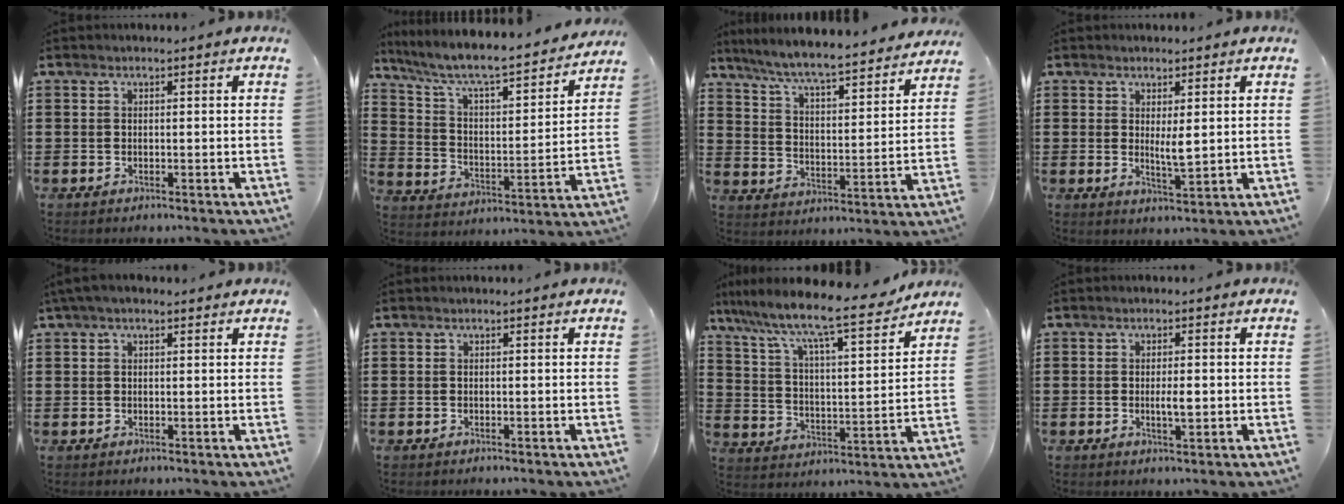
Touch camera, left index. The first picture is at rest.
{"total": 6.6, "force": [5.6, 0.7, 3.4], "torque": [-0.093, -0.048, 0.086]}
{"total": 6.5, "force": [6.1, -0.3, 2.4], "torque": [-0.072, -0.047, 0.100]}
{"total": 3.5, "force": [0.9, 0.8, 3.3], "torque": [-0.057, -0.005, 0.015]}
{"total": 1.9, "force": [1.1, 0.7, 1.3], "torque": [-0.028, 0.006, 0.020]}
{"total": 0.0}
{"total": 9.7, "force": [8.4, 0.6, 5.0], "torque": [-0.122, -0.064, 0.134]}
{"total": 2.7, "force": [-0.2, 0.8, 2.6], "torque": [-0.047, -0.002, -0.003]}